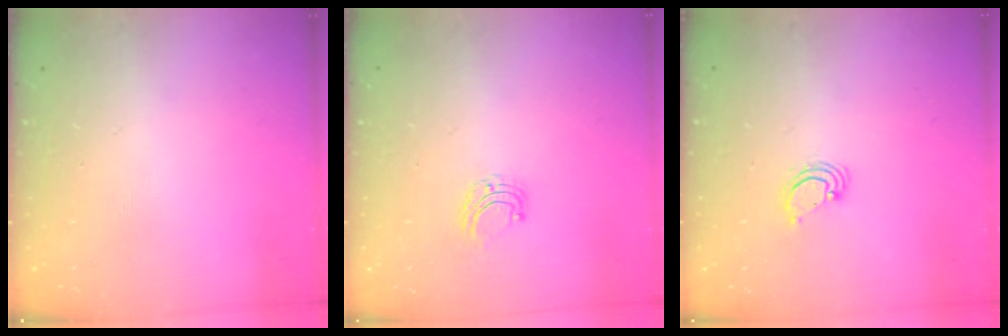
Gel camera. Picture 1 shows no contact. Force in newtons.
{"total": 4.9, "press": 4.8, "slide": 0.5}
{"total": 2.8, "press": 2.8, "slide": 0.2}